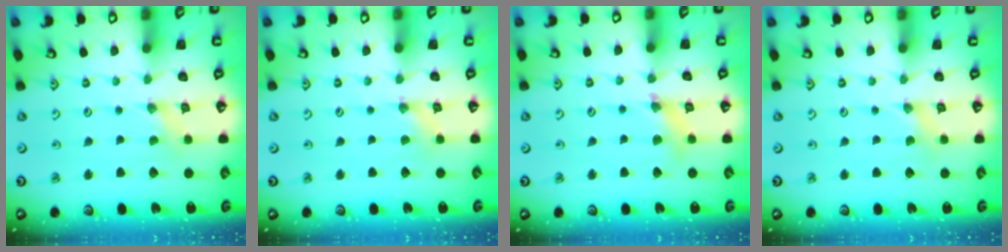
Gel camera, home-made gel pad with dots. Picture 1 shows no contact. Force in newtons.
{"total": 0.8, "press": 0.7, "slide": 0.2}
{"total": 7.6, "press": 7.6, "slide": 0.9}
{"total": 0.0}